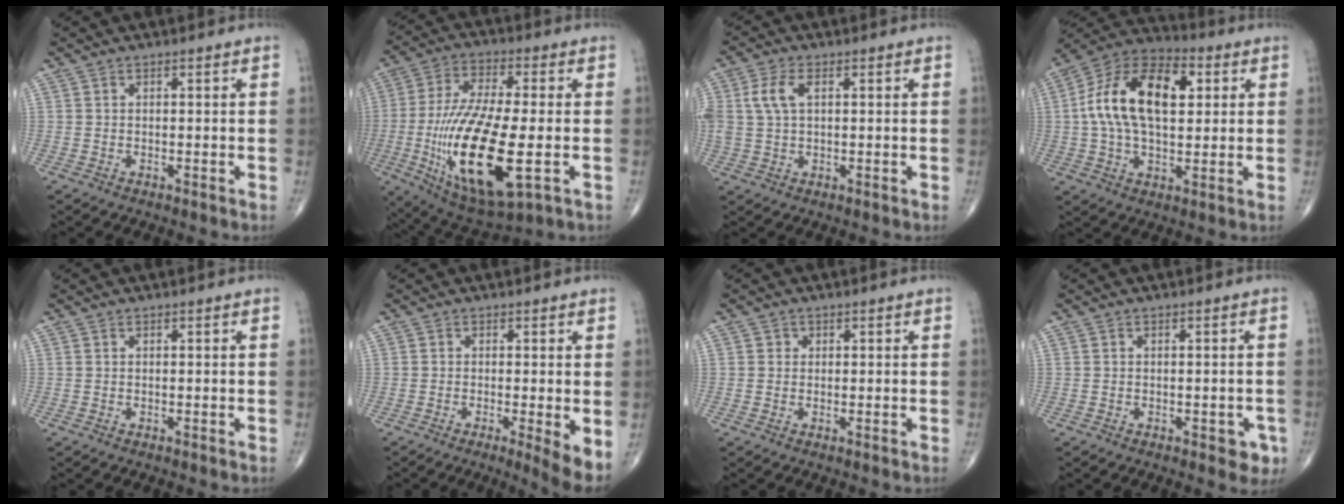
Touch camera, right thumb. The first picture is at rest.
{"total": 23.1, "force": [-4.8, 7.8, 21.2], "torque": [-0.441, -0.012, -0.067]}
{"total": 5.7, "force": [1.5, 3.2, 4.5], "torque": [-0.112, 0.009, 0.030]}
{"total": 18.9, "force": [3.4, 10.6, 15.3], "torque": [-0.262, 0.020, 0.048]}
{"total": 0.0}
{"total": 4.6, "force": [-1.1, 0.6, 4.4], "torque": [-0.075, -0.015, -0.022]}
{"total": 1.0, "force": [0.1, 1.0, 0.1], "torque": [0.006, 0.002, 0.000]}
{"total": 3.4, "force": [-1.5, 1.7, 2.5], "torque": [-0.011, 0.002, -0.016]}